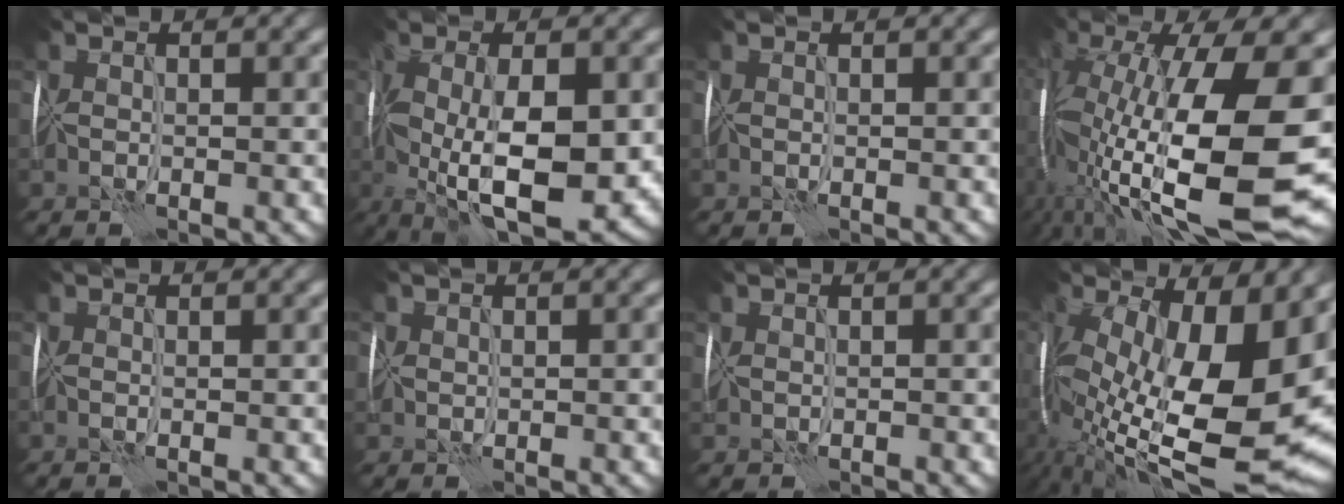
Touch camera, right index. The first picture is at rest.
{"total": 11.3, "force": [-2.0, 4.3, 10.3], "torque": [-0.162, -0.012, -0.027]}
{"total": 0.0}
{"total": 16.5, "force": [-1.4, 5.6, 15.5], "torque": [-0.286, -0.005, -0.019]}
{"total": 0.0}
{"total": 1.7, "force": [0.5, 1.4, 0.9], "torque": [-0.004, 0.004, 0.008]}
{"total": 0.8, "force": [0.2, 0.6, 0.4], "torque": [-0.003, -0.006, 0.004]}
{"total": 17.1, "force": [-0.7, 8.2, 15.0], "torque": [-0.255, -0.037, -0.003]}